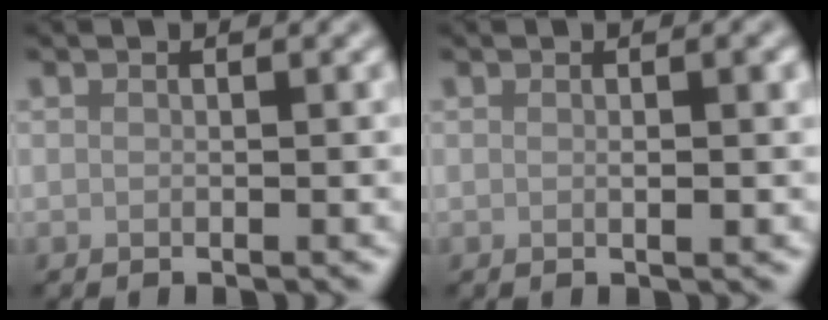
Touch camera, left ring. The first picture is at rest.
{"total": 1.2, "force": [0.1, 0.2, 1.2], "torque": [-0.016, -0.002, 0.001]}